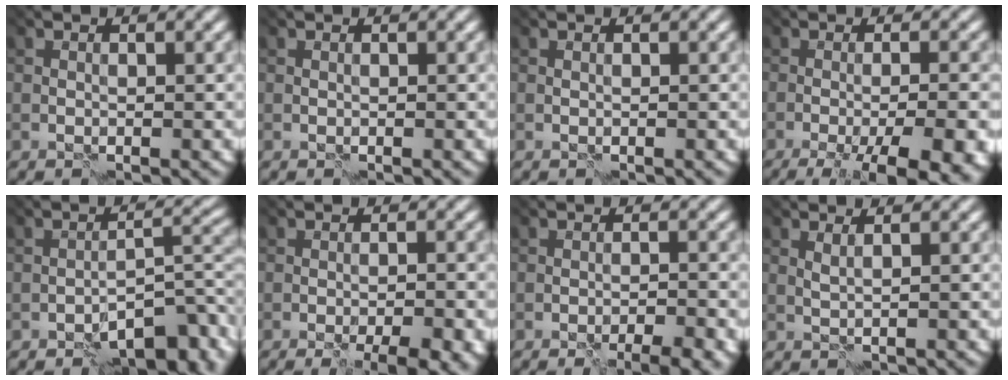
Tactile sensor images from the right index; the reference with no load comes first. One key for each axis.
{"total": 0.0}
{"total": 0.0}
{"total": 12.0, "fx": -5.4, "fy": 4.2, "fz": 9.9, "tx": -0.098, "ty": 0.006, "tz": -0.055}
{"total": 6.3, "fx": -5.6, "fy": 0.8, "fz": 2.9, "tx": -0.025, "ty": 0.016, "tz": -0.069}
{"total": 6.1, "fx": -3.4, "fy": 1.7, "fz": 4.8, "tx": -0.028, "ty": 0.016, "tz": -0.035}
{"total": 4.9, "fx": -3.6, "fy": 1.0, "fz": 3.2, "tx": -0.021, "ty": 0.013, "tz": -0.036}
{"total": 2.8, "fx": 2.1, "fy": 0.8, "fz": 1.8, "tx": -0.028, "ty": 0.024, "tz": 0.024}